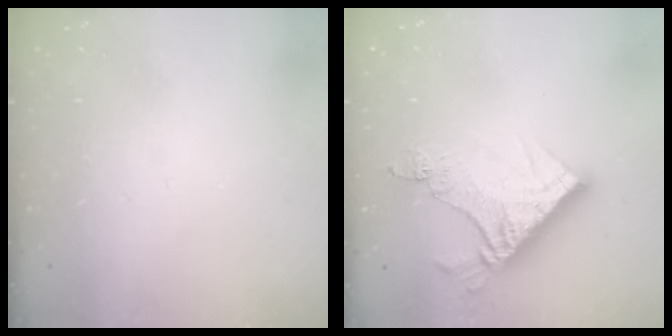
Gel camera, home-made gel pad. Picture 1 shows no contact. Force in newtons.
{"total": 12.6, "press": 12.6, "slide": 1.1}